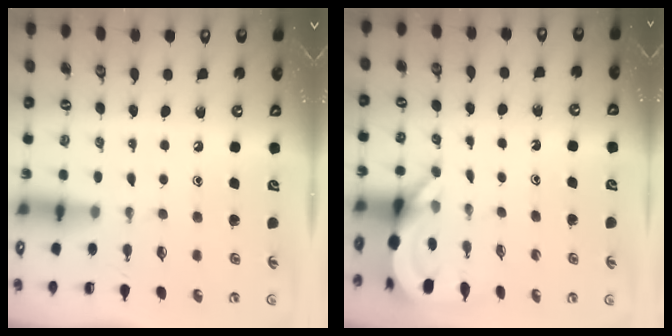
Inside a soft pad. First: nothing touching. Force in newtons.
{"total": 5.2, "press": 5.2, "slide": 0.2}